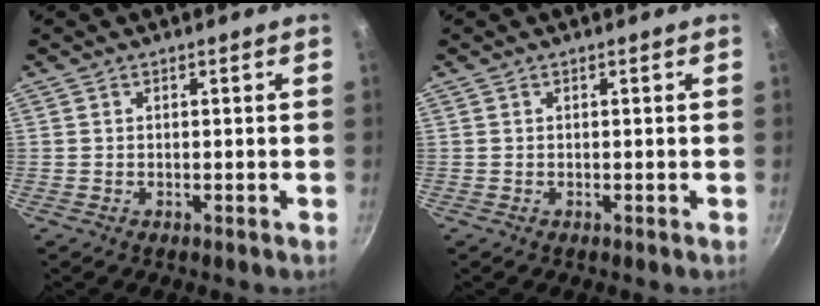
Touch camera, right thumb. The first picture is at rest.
{"total": 0.0}